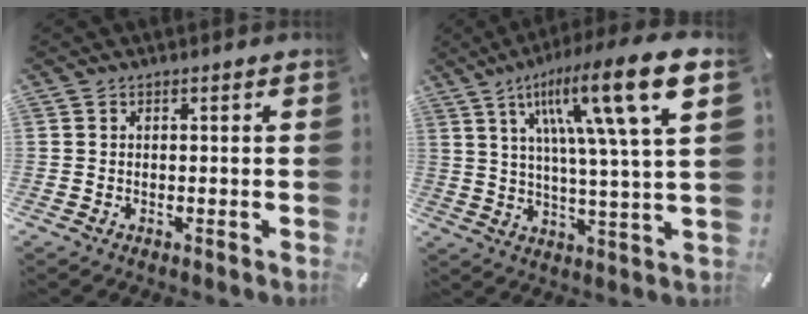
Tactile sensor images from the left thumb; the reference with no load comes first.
{"total": 20.9, "force": [9.0, 3.1, 18.6], "torque": [-0.310, -0.037, 0.119]}